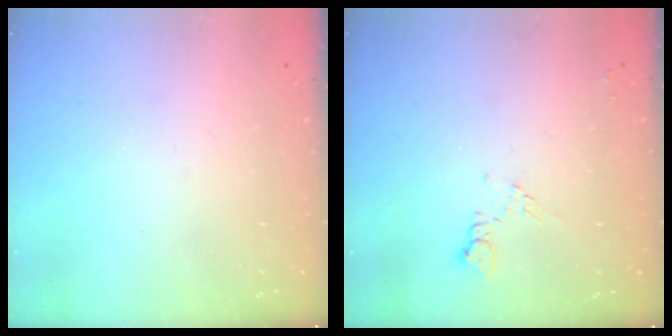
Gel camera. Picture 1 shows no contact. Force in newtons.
{"total": 5.9, "press": 5.9, "slide": 0.8}